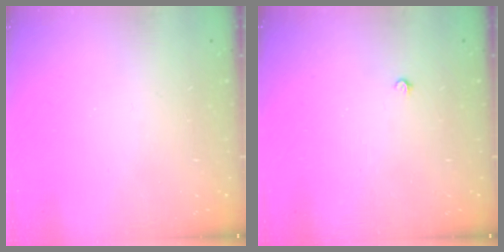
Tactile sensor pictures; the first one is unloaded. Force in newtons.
{"total": 2.3, "press": 2.3, "slide": 0.4}